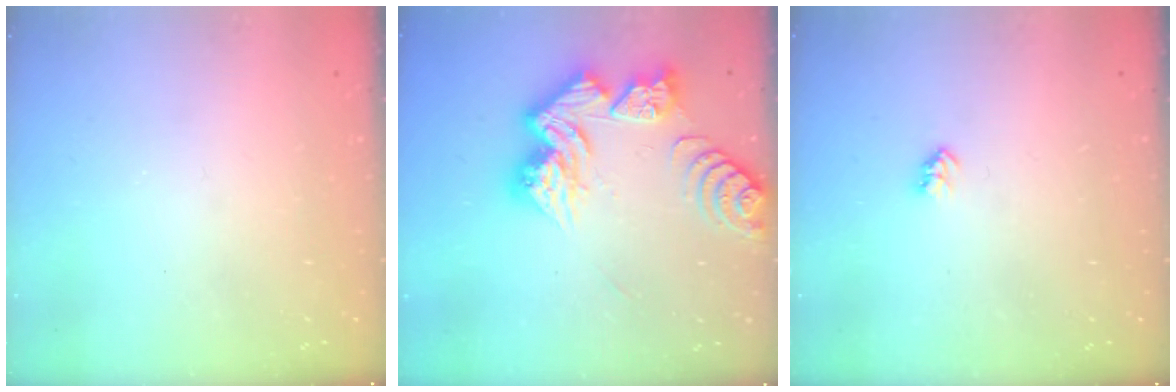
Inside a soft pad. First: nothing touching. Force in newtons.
{"total": 16.4, "press": 16.4, "slide": 1.5}
{"total": 2.6, "press": 2.6, "slide": 0.4}